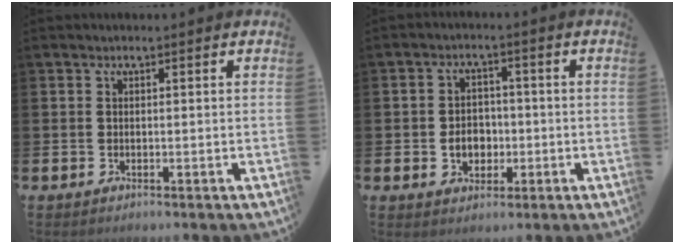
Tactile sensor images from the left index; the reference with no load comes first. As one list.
[{"total": 4.0, "force": [-0.8, 3.2, 2.2], "torque": [-0.031, 0.000, -0.023]}]